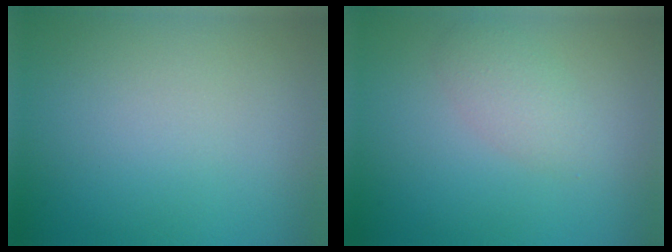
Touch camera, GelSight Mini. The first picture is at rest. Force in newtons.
{"total": 2.1, "press": 2.1, "slide": 0.1}